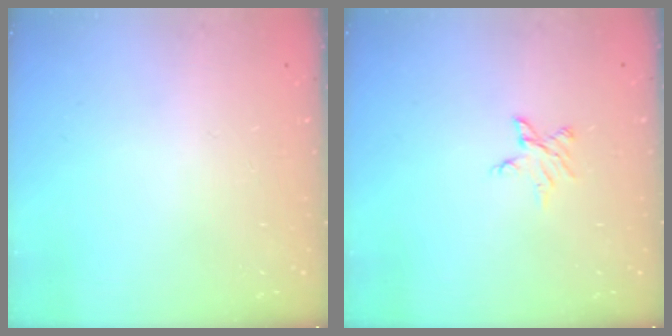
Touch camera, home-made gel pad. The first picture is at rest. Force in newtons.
{"total": 4.0, "press": 4.0, "slide": 0.5}